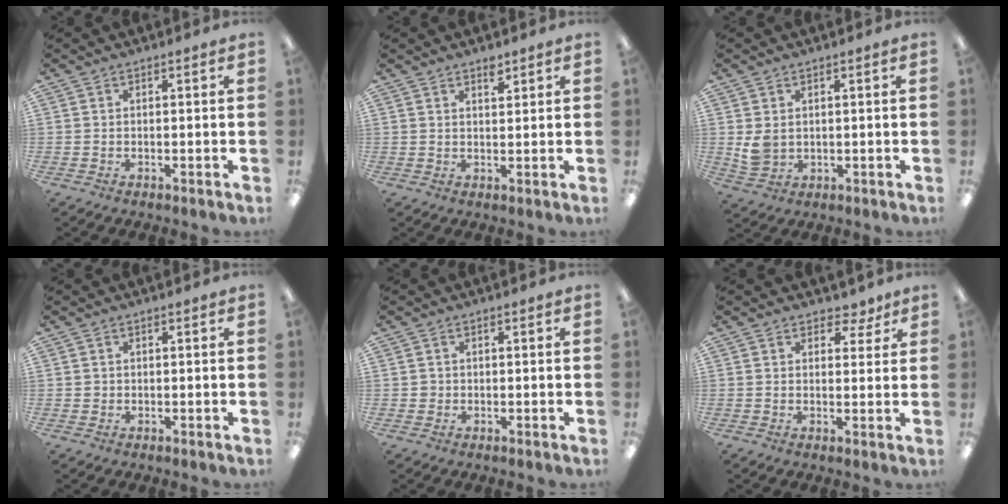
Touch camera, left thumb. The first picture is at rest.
{"total": 2.7, "force": [2.1, 0.9, 1.4], "torque": [-0.015, -0.009, 0.034]}
{"total": 4.6, "force": [1.3, 3.5, 2.6], "torque": [-0.049, 0.000, 0.026]}
{"total": 0.8, "force": [0.3, 0.7, 0.1], "torque": [-0.003, 0.005, 0.004]}
{"total": 1.2, "force": [0.0, 1.2, 0.1], "torque": [-0.002, 0.006, -0.002]}
{"total": 4.2, "force": [2.7, 2.7, 1.8], "torque": [-0.008, -0.011, 0.045]}